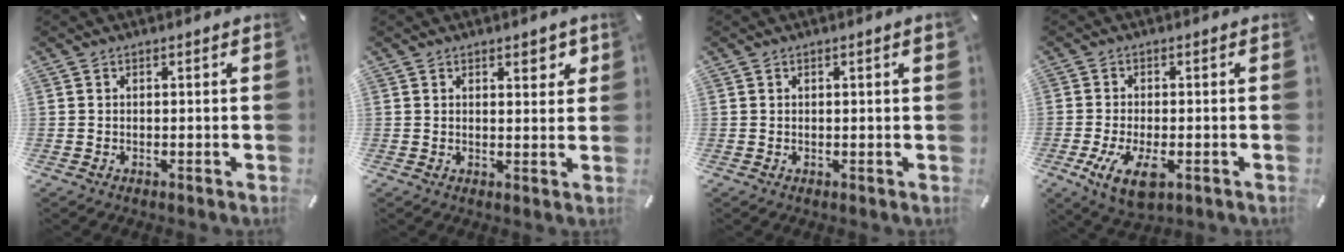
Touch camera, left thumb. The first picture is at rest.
{"total": 3.4, "force": [2.2, 1.7, 1.9], "torque": [-0.018, -0.006, 0.034]}
{"total": 1.4, "force": [0.4, 0.1, 1.3], "torque": [-0.024, -0.001, 0.006]}
{"total": 8.1, "force": [-2.9, 3.6, 6.6], "torque": [-0.133, -0.010, -0.049]}